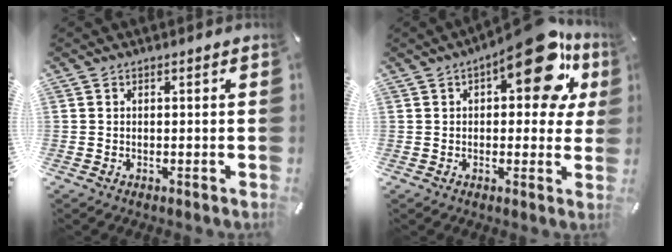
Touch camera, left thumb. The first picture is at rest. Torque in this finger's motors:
{"motor_torque": [2.50, 2.50, 1.64, -1.13, 0.18]}